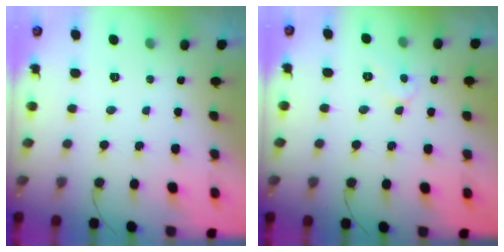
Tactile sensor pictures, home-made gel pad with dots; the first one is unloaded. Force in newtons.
{"total": 4.5, "press": 4.5, "slide": 0.3}